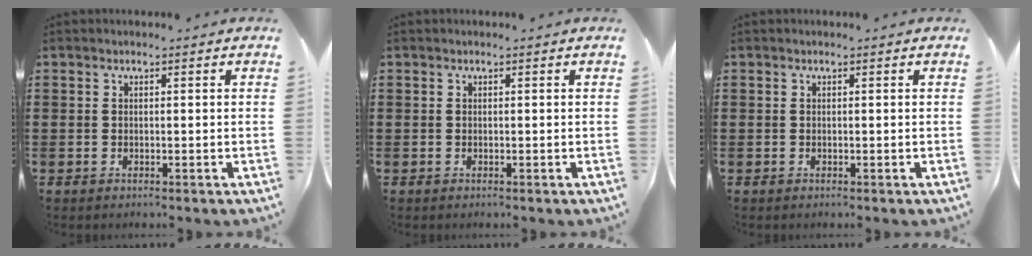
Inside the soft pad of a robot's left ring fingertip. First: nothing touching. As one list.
[{"total": 0.0}, {"total": 0.0}]